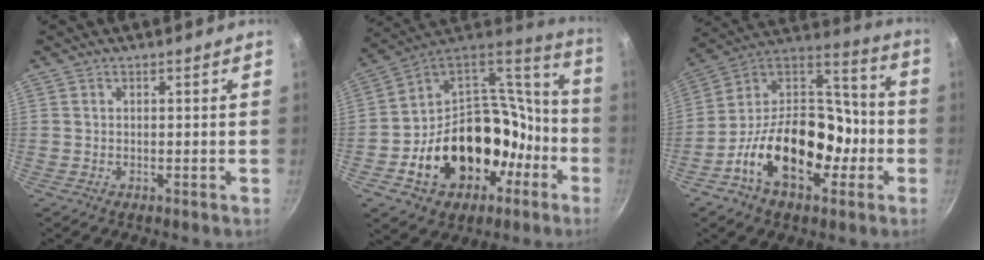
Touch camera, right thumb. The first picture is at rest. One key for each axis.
{"total": 26.6, "fx": -8.3, "fy": 20.0, "fz": 15.4, "tx": -0.222, "ty": 0.082, "tz": -0.108}
{"total": 23.1, "fx": -7.8, "fy": 14.6, "fz": 16.1, "tx": -0.232, "ty": 0.074, "tz": -0.143}